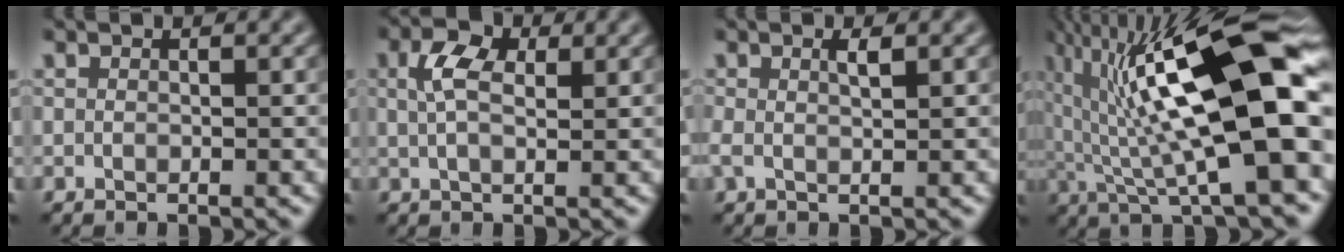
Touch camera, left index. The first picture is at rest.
{"total": 3.4, "force": [1.2, 1.9, 2.6], "torque": [-0.054, 0.013, 0.022]}
{"total": 1.3, "force": [0.3, 0.2, 1.3], "torque": [-0.024, 0.008, 0.006]}
{"total": 15.8, "force": [3.0, 4.0, 15.0], "torque": [-0.236, 0.016, 0.048]}